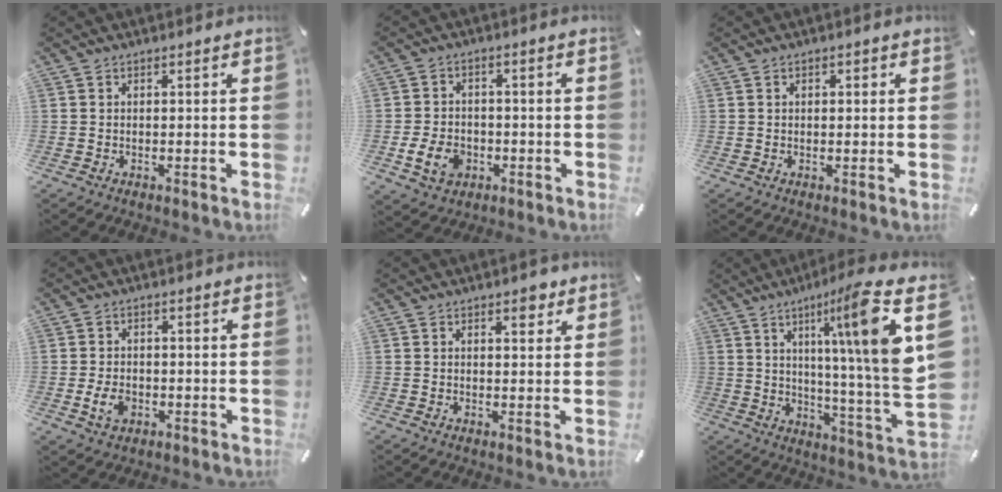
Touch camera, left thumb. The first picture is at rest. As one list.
[{"total": 7.4, "force": [-2.4, 5.8, 4.1], "torque": [-0.084, 0.006, -0.043]}, {"total": 1.3, "force": [0.2, 0.8, 0.9], "torque": [-0.018, 0.007, 0.001]}, {"total": 4.5, "force": [-1.2, 3.2, 3.0], "torque": [-0.071, 0.000, -0.024]}, {"total": 3.1, "force": [2.0, 1.6, 1.8], "torque": [-0.006, -0.009, 0.028]}, {"total": 21.1, "force": [8.9, 1.9, 19.0], "torque": [-0.270, -0.073, 0.118]}]